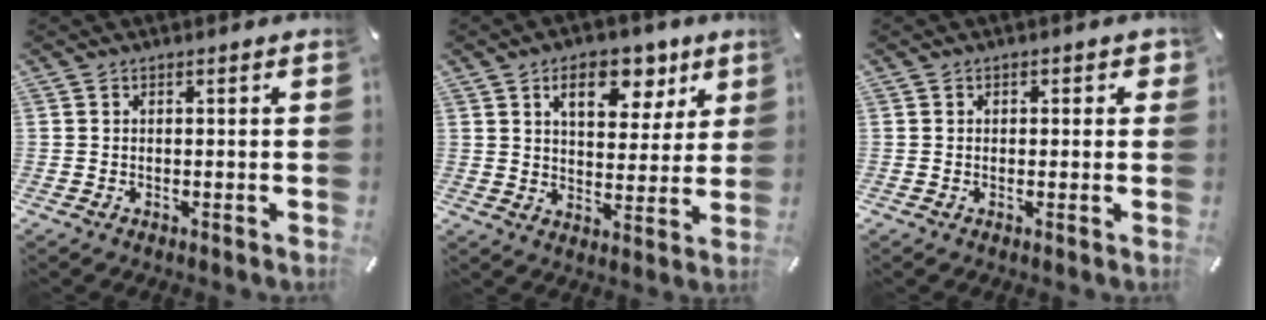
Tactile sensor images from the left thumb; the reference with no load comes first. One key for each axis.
{"total": 11.0, "fx": 6.4, "fy": 6.6, "fz": 6.0, "tx": -0.074, "ty": -0.023, "tz": 0.104}
{"total": 1.2, "fx": 0.0, "fy": 1.1, "fz": 0.4, "tx": 0.009, "ty": 0.001, "tz": -0.006}